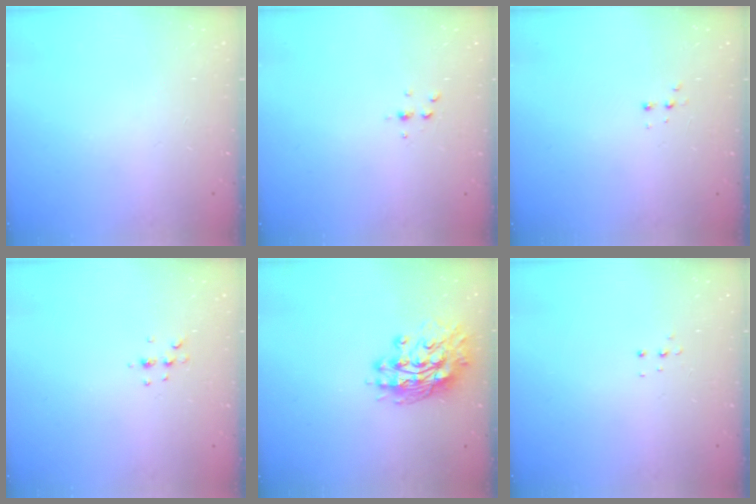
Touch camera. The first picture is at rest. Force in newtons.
{"total": 2.6, "press": 2.6, "slide": 0.3}
{"total": 3.0, "press": 2.9, "slide": 0.7}
{"total": 4.4, "press": 4.0, "slide": 1.8}
{"total": 13.6, "press": 13.5, "slide": 1.1}
{"total": 3.4, "press": 3.3, "slide": 0.8}